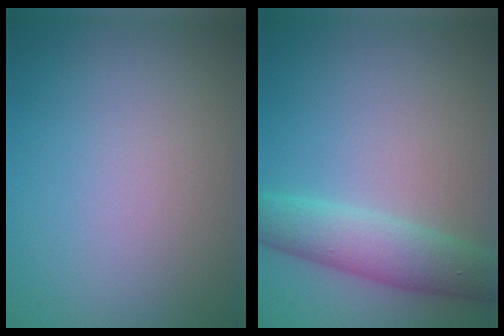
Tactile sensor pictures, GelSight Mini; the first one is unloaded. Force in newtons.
{"total": 4.7, "press": 4.7, "slide": 0.2}